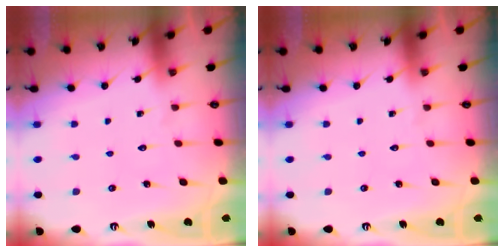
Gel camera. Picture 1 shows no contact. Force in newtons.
{"total": 0.0}